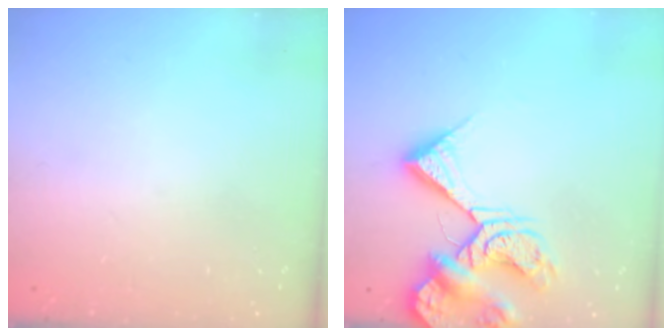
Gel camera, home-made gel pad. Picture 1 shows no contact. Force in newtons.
{"total": 12.1, "press": 12.0, "slide": 1.6}